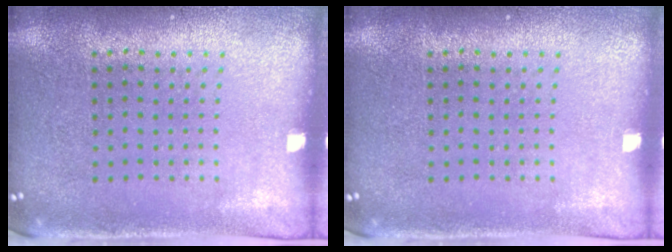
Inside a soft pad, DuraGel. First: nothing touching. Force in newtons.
{"total": 0.0}